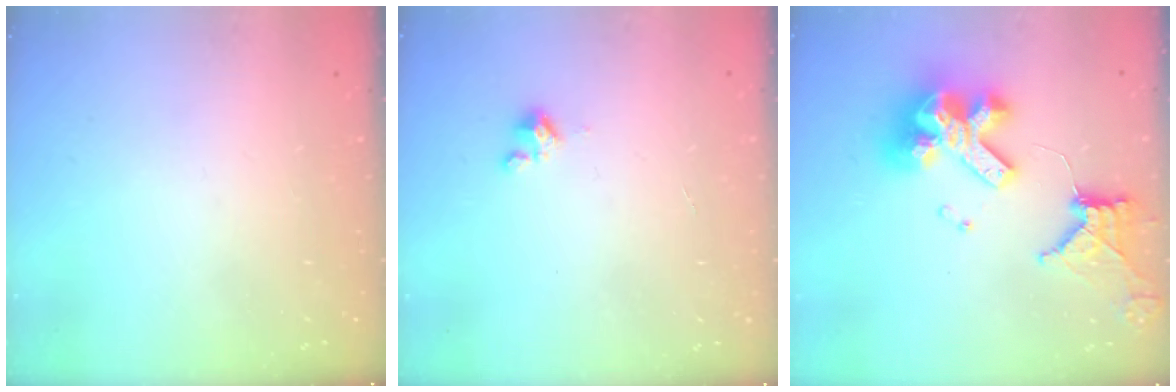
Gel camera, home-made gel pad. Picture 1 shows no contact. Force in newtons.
{"total": 2.4, "press": 2.4, "slide": 0.3}
{"total": 17.1, "press": 17.0, "slide": 2.0}